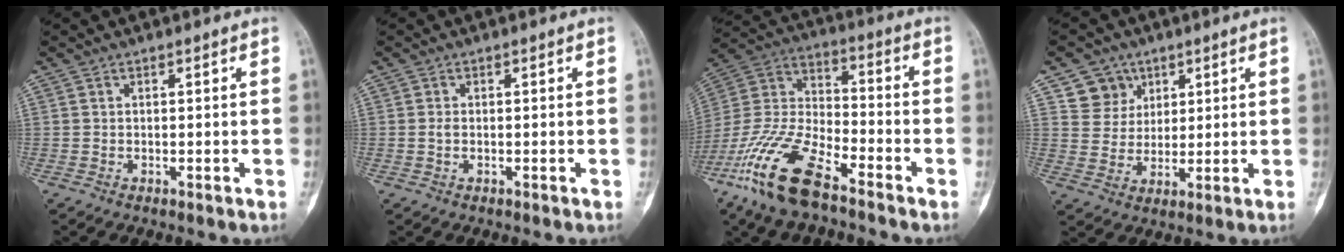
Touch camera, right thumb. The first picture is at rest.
{"total": 1.1, "force": [-0.1, 0.6, 0.8], "torque": [-0.019, 0.000, -0.003]}
{"total": 18.3, "force": [-11.5, 6.6, 12.5], "torque": [-0.266, 0.042, -0.226]}
{"total": 6.9, "force": [3.6, 5.8, 0.8], "torque": [0.017, -0.022, 0.070]}